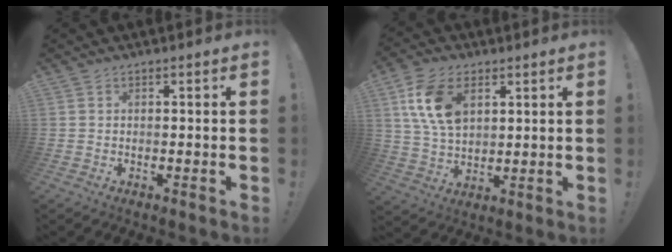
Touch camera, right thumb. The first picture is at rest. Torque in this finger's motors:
{"motor_torque": [0.95, 2.14, 1.16, -0.23, 0.09]}